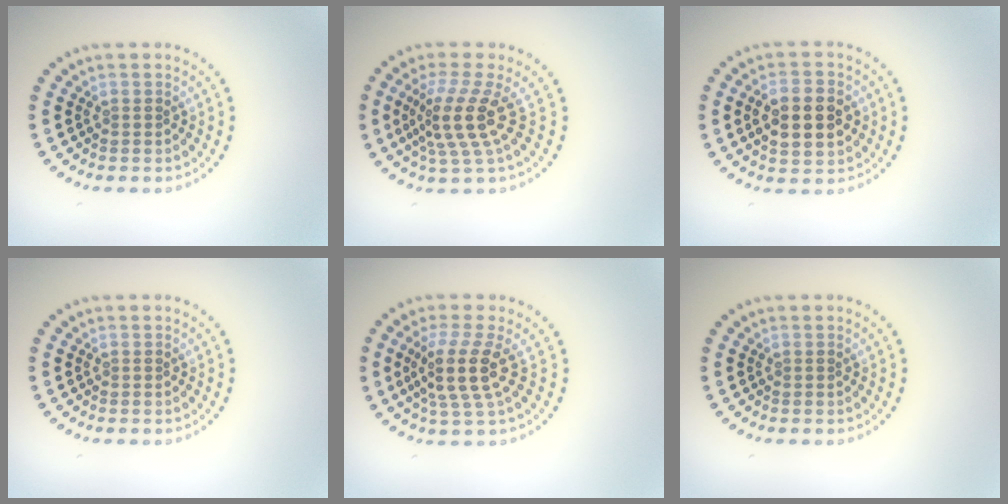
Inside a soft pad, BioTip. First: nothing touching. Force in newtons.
{"total": 4.2, "press": 3.0, "slide": 3.0}
{"total": 5.2, "press": 5.2, "slide": 0.4}
{"total": 0.0}
{"total": 4.0, "press": 3.1, "slide": 2.5}
{"total": 0.0}